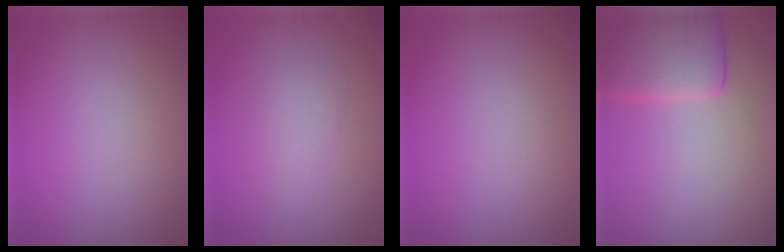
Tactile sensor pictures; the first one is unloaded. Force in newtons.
{"total": 2.2, "press": 2.2, "slide": 0.1}
{"total": 0.0}
{"total": 5.5, "press": 5.5, "slide": 0.4}